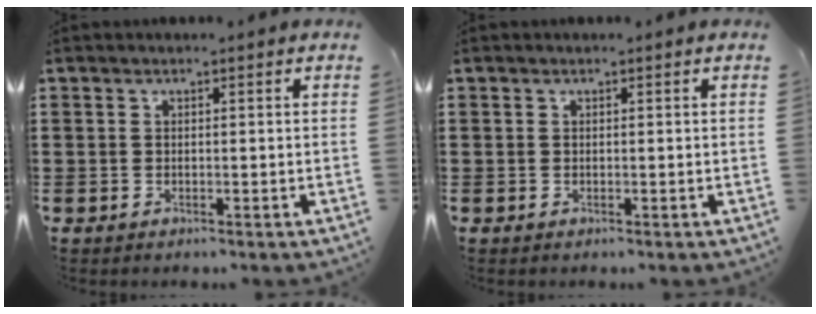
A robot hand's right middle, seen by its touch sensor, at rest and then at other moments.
{"total": 0.0}